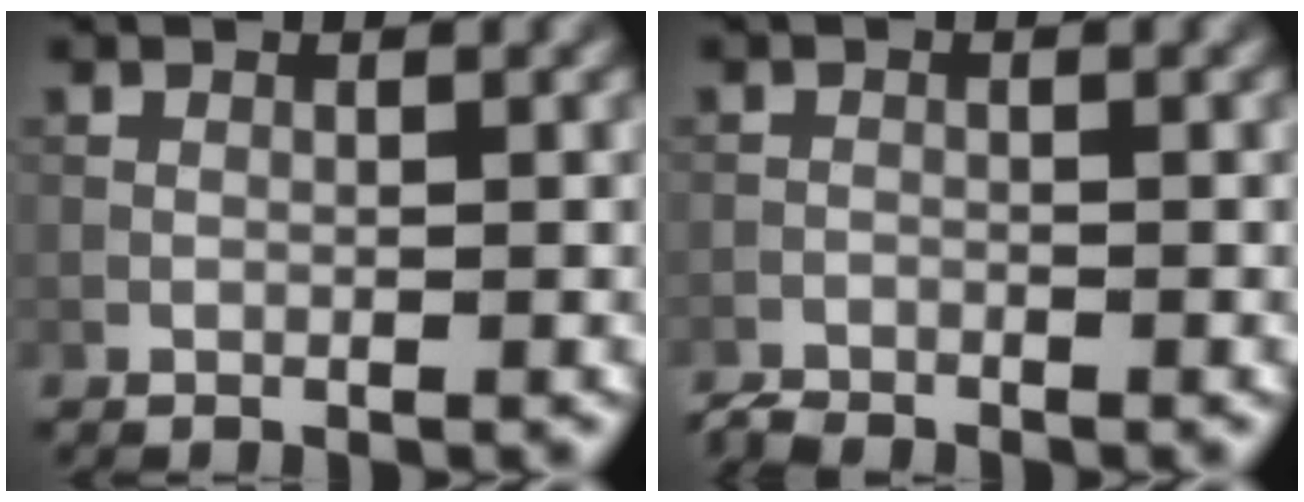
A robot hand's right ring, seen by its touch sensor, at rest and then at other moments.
{"total": 1.3, "force": [-1.3, 0.1, 0.2], "torque": [-0.009, -0.002, -0.032]}